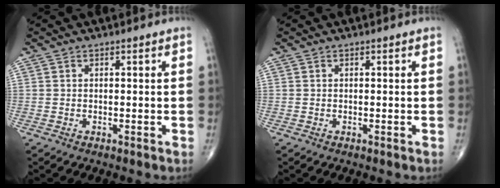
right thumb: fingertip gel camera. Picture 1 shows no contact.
{"total": 0.0}